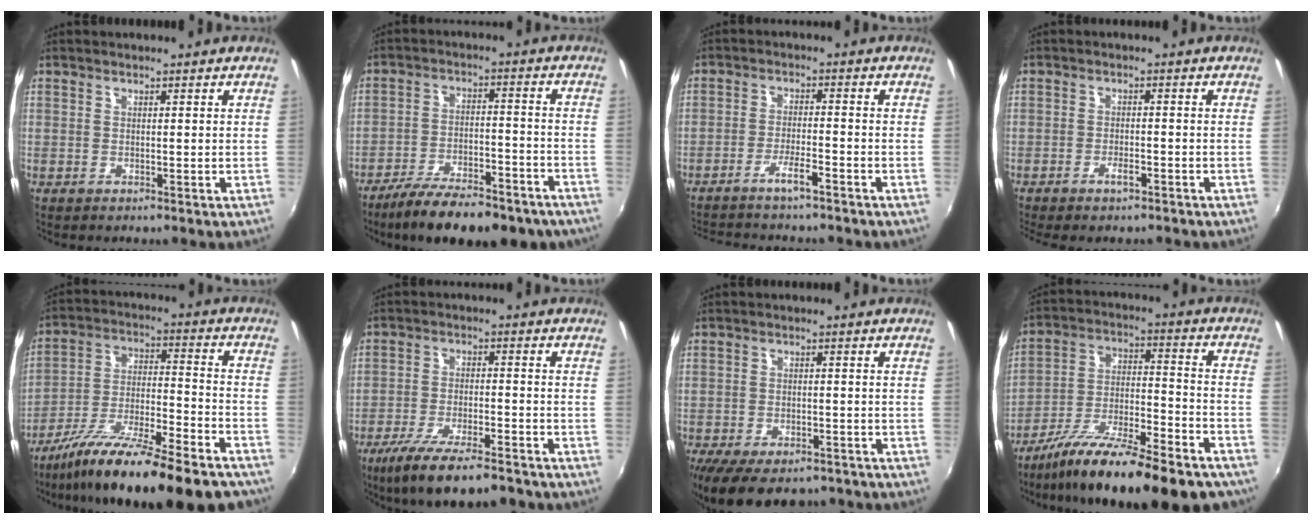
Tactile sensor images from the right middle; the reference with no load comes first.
{"total": 19.5, "force": [-15.5, 6.0, 10.2], "torque": [-0.183, -0.031, -0.217]}
{"total": 6.4, "force": [-5.6, 0.3, 3.1], "torque": [-0.073, 0.003, -0.094]}
{"total": 2.8, "force": [-2.1, 0.8, 1.6], "torque": [-0.039, 0.000, -0.037]}
{"total": 23.7, "force": [-18.7, 4.4, 14.0], "torque": [-0.240, -0.045, -0.285]}
{"total": 13.1, "force": [-10.0, 3.2, 7.9], "torque": [-0.170, -0.038, -0.165]}
{"total": 14.1, "force": [-10.3, 6.1, 7.4], "torque": [-0.157, -0.035, -0.153]}
{"total": 24.1, "force": [-18.6, 5.8, 14.2], "torque": [-0.235, -0.038, -0.278]}